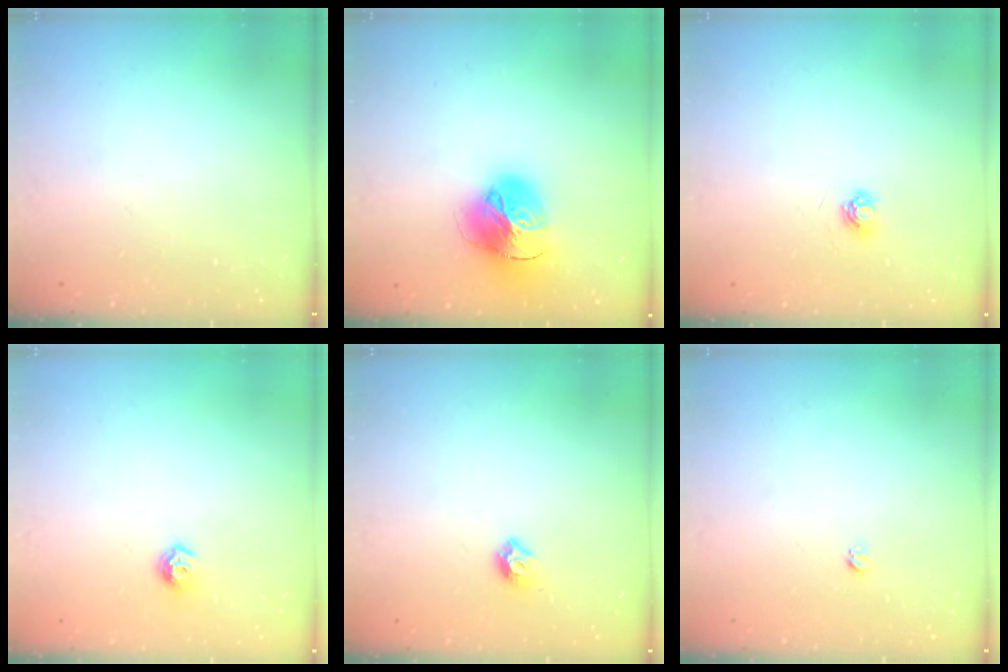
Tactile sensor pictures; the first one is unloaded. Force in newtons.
{"total": 18.2, "press": 18.1, "slide": 2.0}
{"total": 4.5, "press": 4.5, "slide": 0.5}
{"total": 7.2, "press": 7.1, "slide": 1.0}
{"total": 5.8, "press": 5.7, "slide": 0.9}
{"total": 2.7, "press": 2.7, "slide": 0.3}